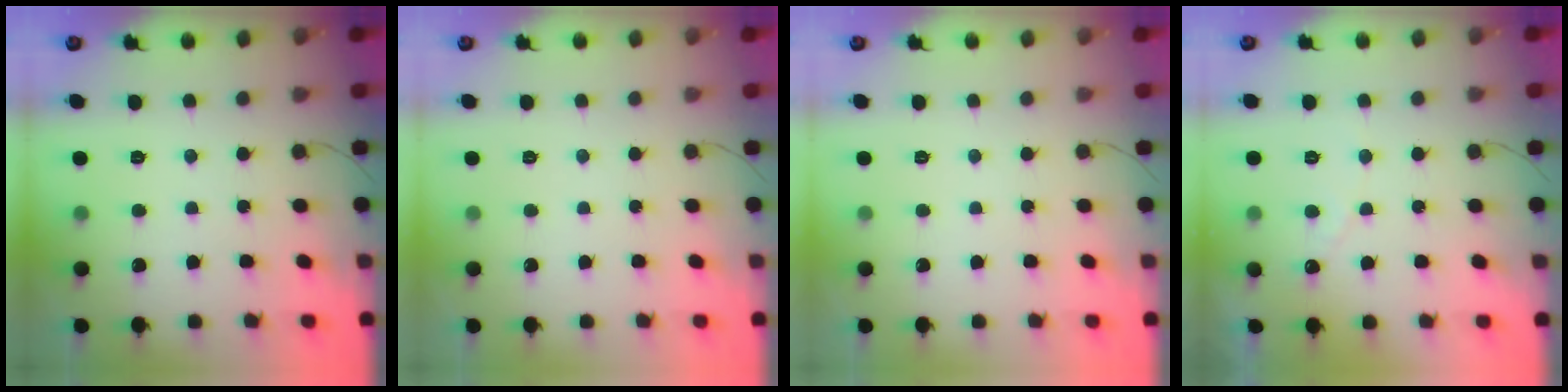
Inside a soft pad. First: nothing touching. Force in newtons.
{"total": 0.0}
{"total": 0.0}
{"total": 2.7, "press": 2.7, "slide": 0.0}